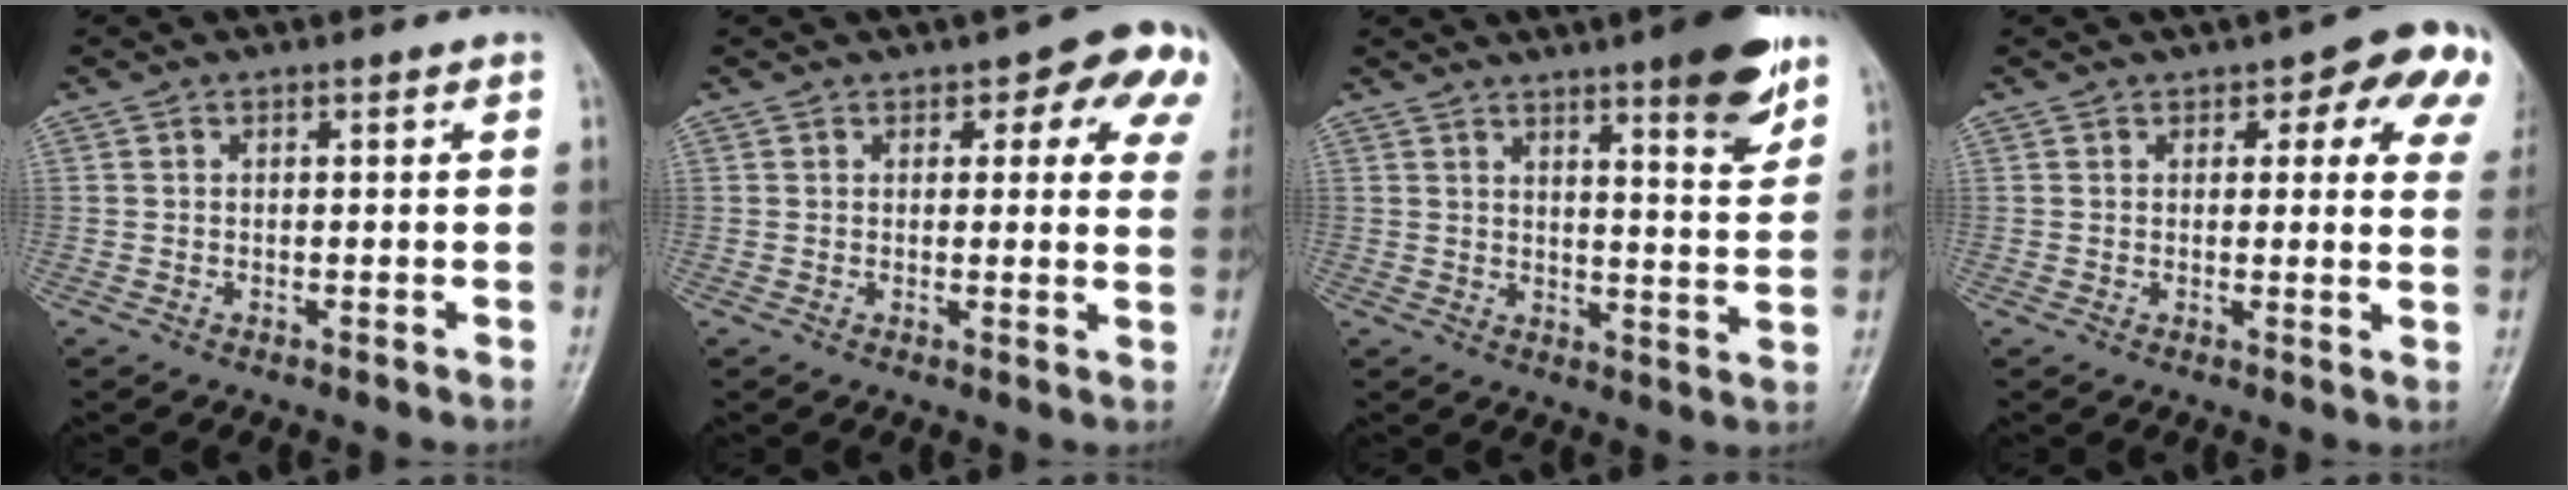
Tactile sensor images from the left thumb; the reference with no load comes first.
{"total": 10.1, "force": [4.8, 5.0, 7.3], "torque": [-0.026, -0.012, 0.047]}
{"total": 10.8, "force": [6.9, 1.9, 8.1], "torque": [-0.086, -0.042, 0.093]}
{"total": 12.4, "force": [5.9, 5.6, 9.4], "torque": [-0.055, -0.017, 0.057]}